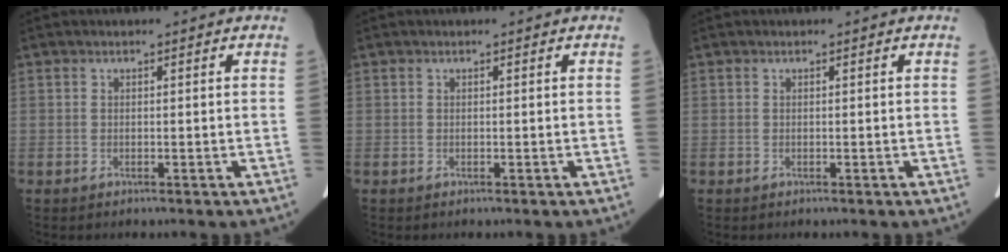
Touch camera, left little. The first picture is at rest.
{"total": 0.0}
{"total": 0.0}